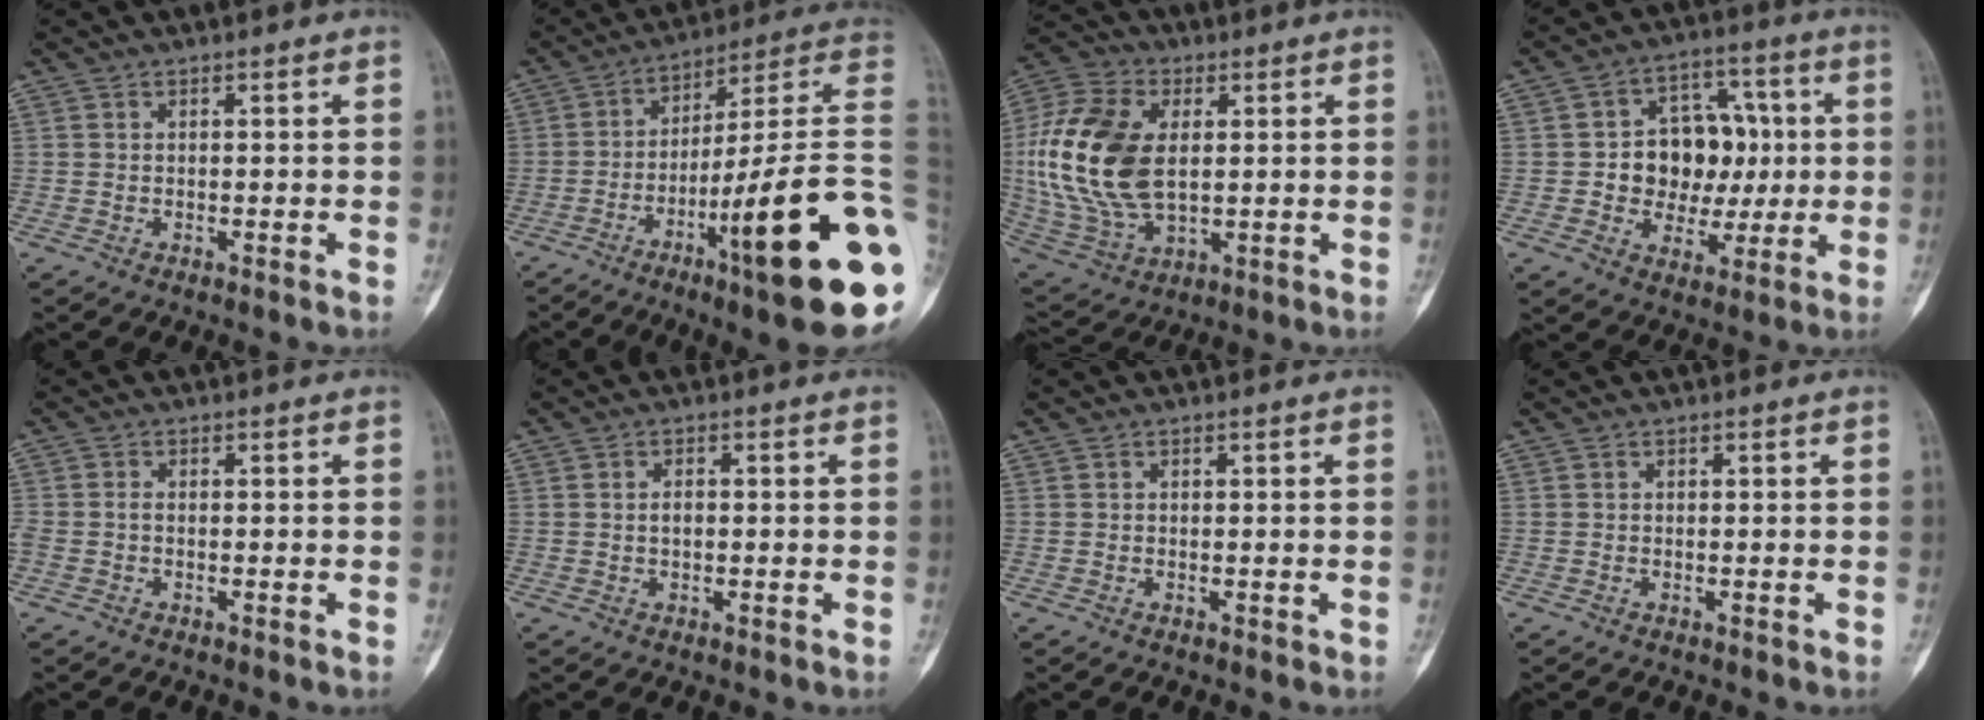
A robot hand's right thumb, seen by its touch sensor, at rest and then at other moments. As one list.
[{"total": 25.5, "force": [-8.1, 2.3, 24.0], "torque": [-0.305, 0.033, -0.125]}, {"total": 20.4, "force": [2.0, 12.3, 16.1], "torque": [-0.342, -0.006, 0.042]}, {"total": 13.1, "force": [0.2, 10.4, 8.0], "torque": [-0.060, 0.026, 0.009]}, {"total": 1.4, "force": [-0.4, 0.9, 1.0], "torque": [-0.027, 0.000, -0.010]}, {"total": 1.5, "force": [-0.1, 0.9, 1.3], "torque": [-0.018, 0.002, -0.003]}, {"total": 0.0}, {"total": 0.0}]